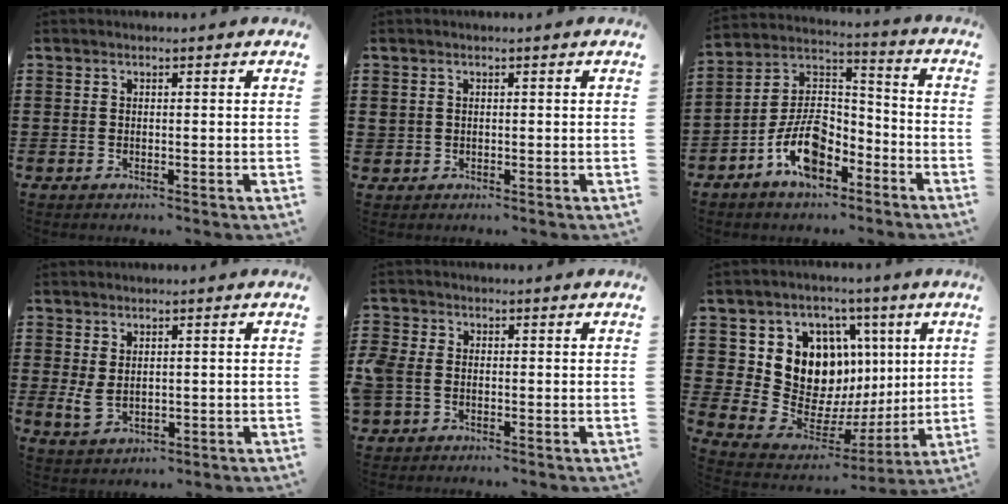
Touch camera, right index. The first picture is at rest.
{"total": 0.9, "force": [0.3, 0.8, 0.1], "torque": [-0.006, 0.004, 0.005]}
{"total": 9.8, "force": [-5.4, 5.4, 6.1], "torque": [-0.140, 0.007, -0.104]}
{"total": 2.7, "force": [0.8, 1.7, 1.9], "torque": [-0.054, -0.002, 0.010]}
{"total": 2.6, "force": [-0.7, 2.0, 1.5], "torque": [-0.054, -0.002, -0.021]}
{"total": 13.4, "force": [4.1, 11.1, 6.3], "torque": [-0.128, -0.040, 0.086]}